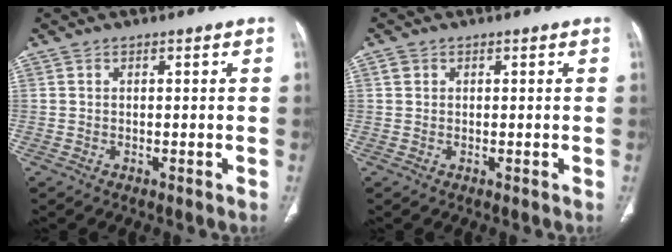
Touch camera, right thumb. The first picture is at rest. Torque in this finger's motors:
{"motor_torque": [0.46, 0.68, 0.05, 0.05, -0.13]}